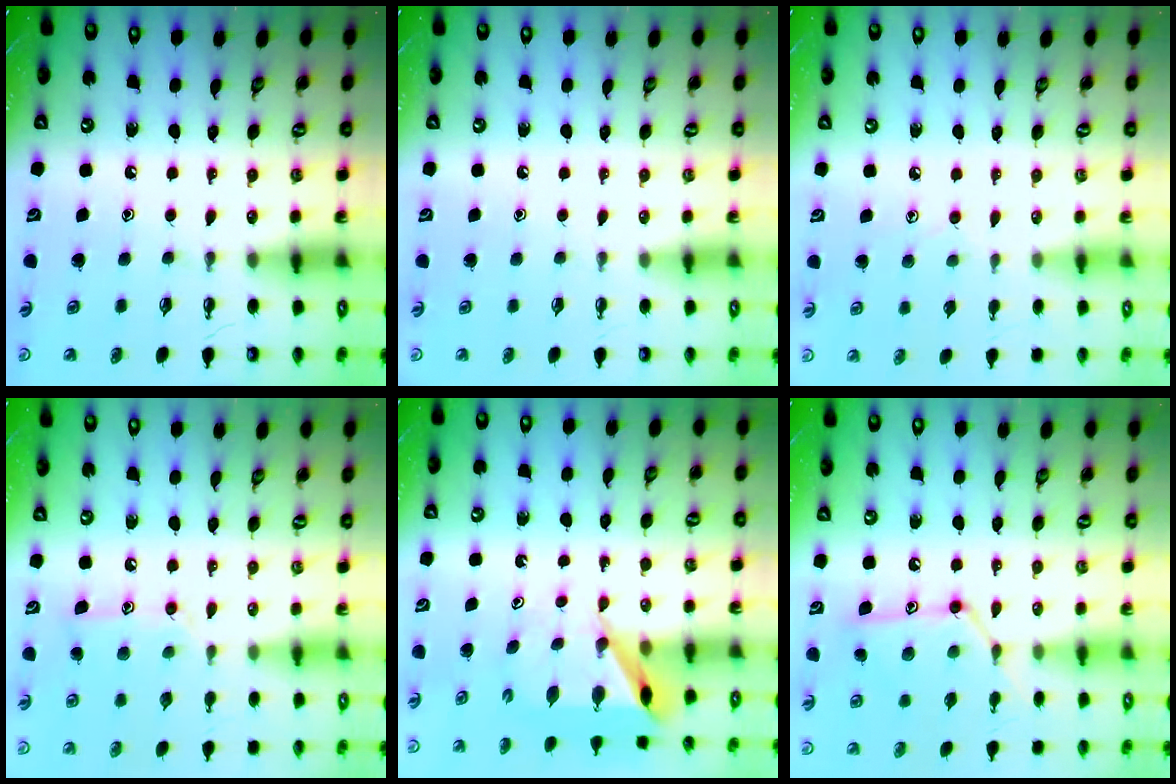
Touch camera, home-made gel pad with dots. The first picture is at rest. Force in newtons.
{"total": 0.0}
{"total": 5.3, "press": 5.3, "slide": 0.5}
{"total": 10.2, "press": 10.2, "slide": 0.7}
{"total": 8.3, "press": 8.2, "slide": 0.5}
{"total": 12.9, "press": 12.9, "slide": 0.9}